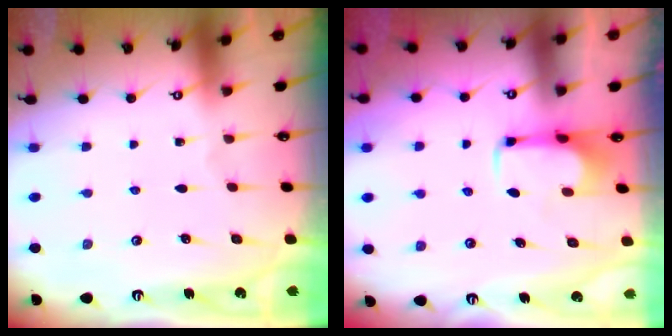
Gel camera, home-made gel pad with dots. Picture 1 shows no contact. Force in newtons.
{"total": 2.0, "press": 1.9, "slide": 0.4}